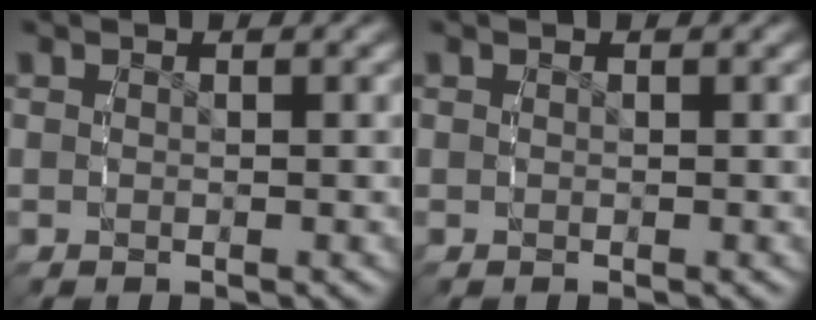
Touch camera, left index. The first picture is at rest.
{"total": 0.0}